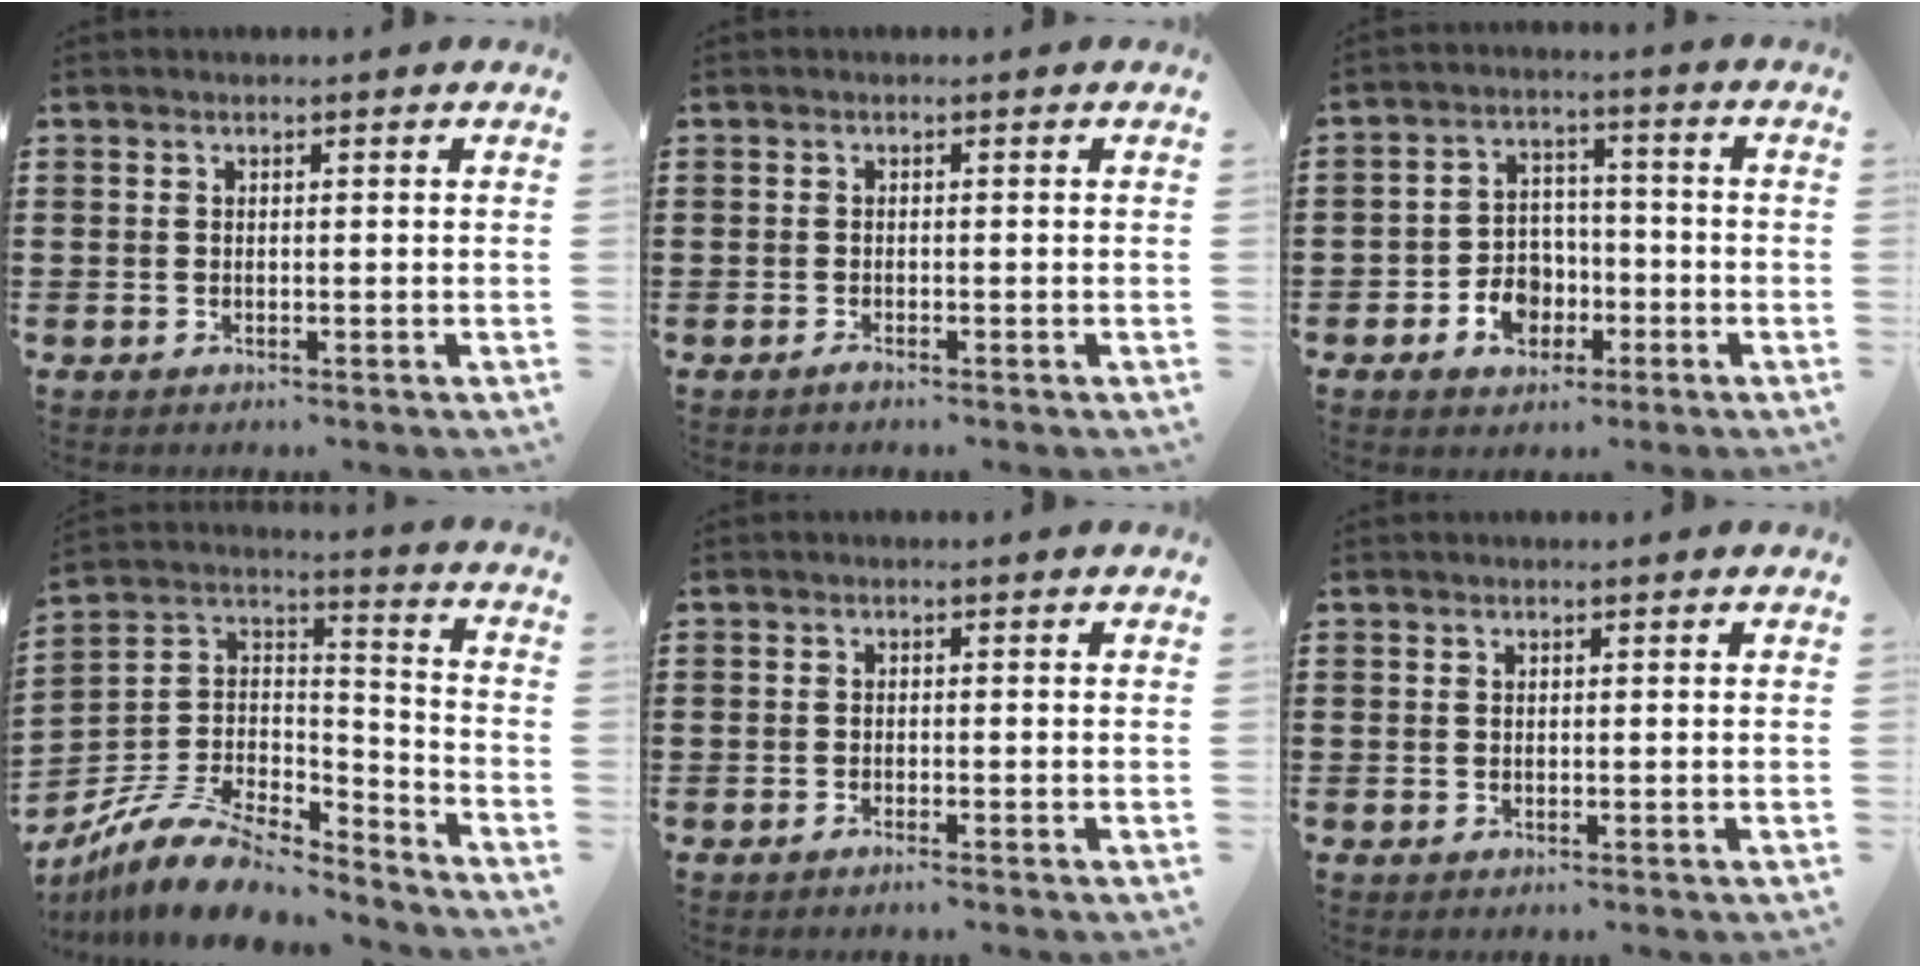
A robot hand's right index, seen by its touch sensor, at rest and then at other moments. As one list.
[{"total": 0.7, "force": [-0.6, 0.0, 0.4], "torque": [-0.010, -0.004, -0.010]}, {"total": 6.0, "force": [-2.6, 4.8, 2.5], "torque": [-0.047, 0.017, -0.044]}, {"total": 10.8, "force": [-9.0, 3.8, 4.7], "torque": [-0.103, 0.023, -0.177]}, {"total": 0.8, "force": [-0.7, 0.0, 0.4], "torque": [-0.010, -0.003, -0.013]}, {"total": 0.0}]